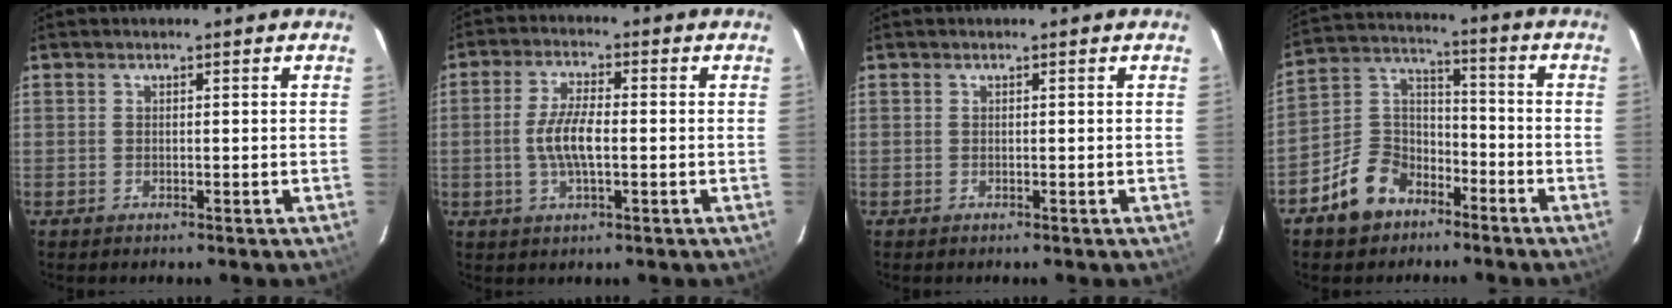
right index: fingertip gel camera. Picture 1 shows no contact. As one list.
[{"total": 6.9, "force": [-0.9, 2.2, 6.4], "torque": [-0.130, 0.003, -0.017]}, {"total": 0.0}, {"total": 11.2, "force": [-7.0, 7.5, 4.5], "torque": [-0.104, 0.042, -0.115]}]